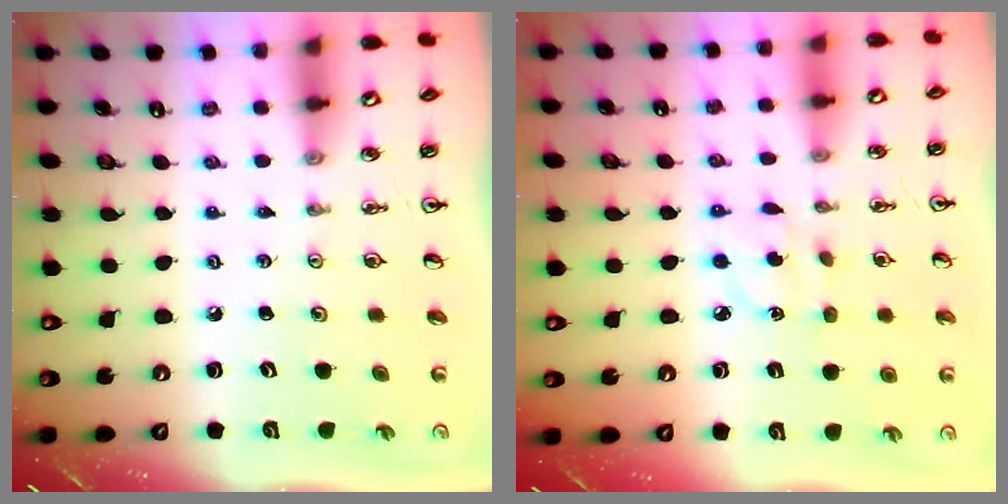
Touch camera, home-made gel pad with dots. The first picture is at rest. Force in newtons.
{"total": 3.7, "press": 3.6, "slide": 0.9}